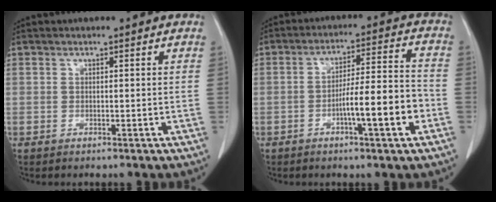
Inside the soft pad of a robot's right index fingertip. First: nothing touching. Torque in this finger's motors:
{"motor_torque": [1.28, -0.36, 0.28, 0.09]}